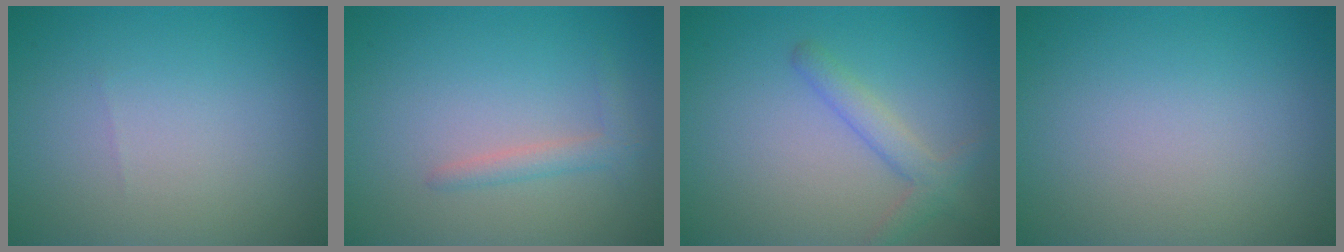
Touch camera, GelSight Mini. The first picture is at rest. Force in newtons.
{"total": 1.6, "press": 1.6, "slide": 0.1}
{"total": 2.5, "press": 2.5, "slide": 0.1}
{"total": 0.0}